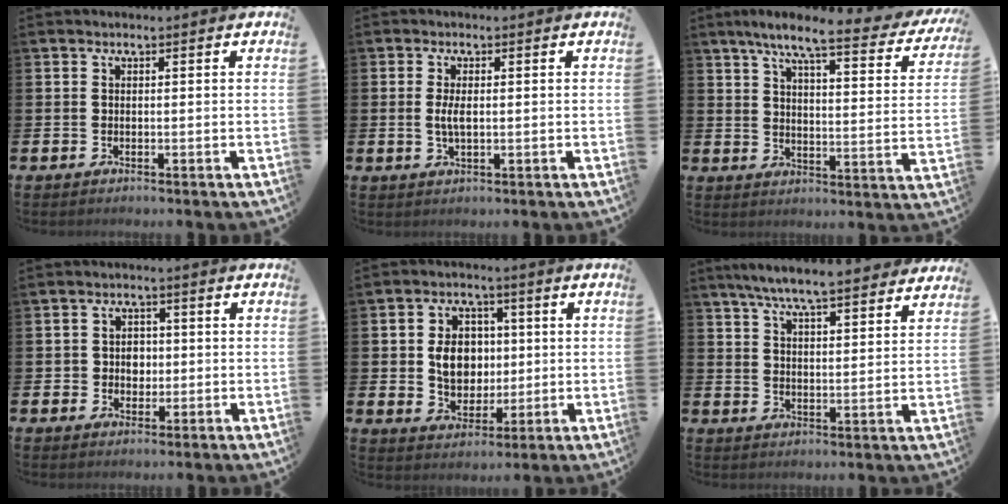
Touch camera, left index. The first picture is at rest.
{"total": 2.9, "force": [0.1, 1.1, 2.6], "torque": [-0.052, 0.004, 0.001]}
{"total": 7.9, "force": [6.3, 0.8, 4.7], "torque": [-0.099, -0.040, 0.099]}
{"total": 3.2, "force": [0.3, 2.9, 1.4], "torque": [-0.020, 0.005, -0.004]}
{"total": 6.8, "force": [1.0, 5.5, 3.9], "torque": [-0.085, 0.018, 0.015]}
{"total": 7.5, "force": [7.1, 0.5, 2.4], "torque": [-0.063, -0.038, 0.126]}